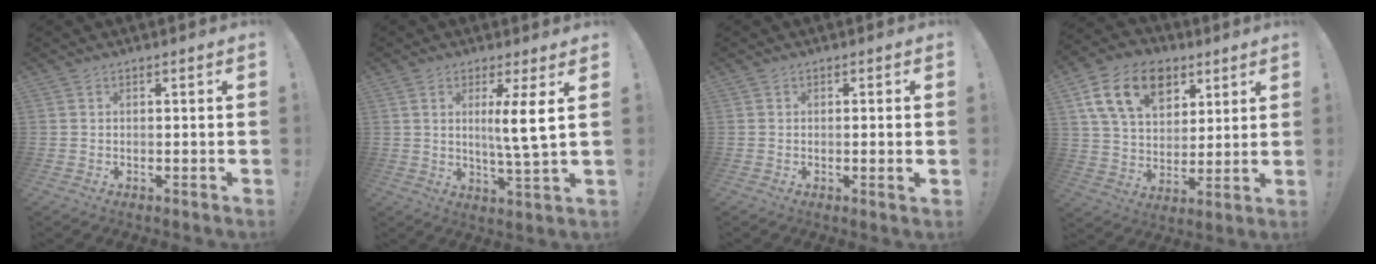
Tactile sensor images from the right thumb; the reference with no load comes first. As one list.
[{"total": 8.0, "force": [1.6, -0.8, 7.8], "torque": [-0.133, -0.012, 0.016]}, {"total": 2.1, "force": [-0.3, -0.2, 2.1], "torque": [-0.032, -0.004, -0.007]}, {"total": 18.2, "force": [8.5, 12.2, 10.5], "torque": [-0.174, -0.027, 0.159]}]